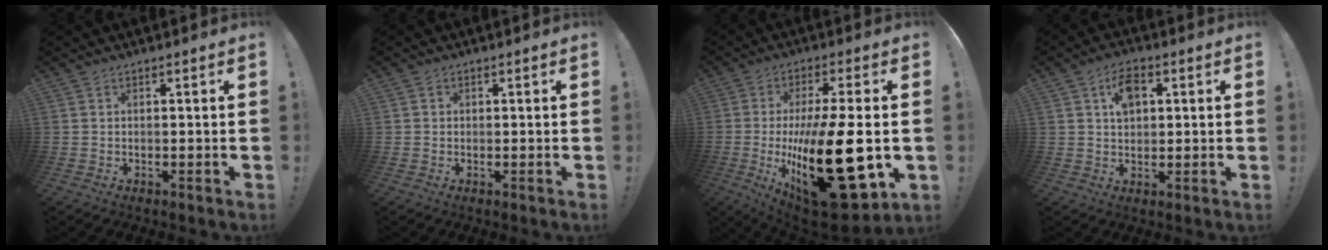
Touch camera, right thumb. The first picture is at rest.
{"total": 0.9, "force": [0.1, 0.9, 0.1], "torque": [0.004, 0.001, 0.001]}
{"total": 29.6, "force": [-4.7, 10.7, 27.2], "torque": [-0.460, 0.005, -0.061]}
{"total": 7.1, "force": [2.3, 4.7, 4.8], "torque": [-0.071, 0.005, 0.042]}